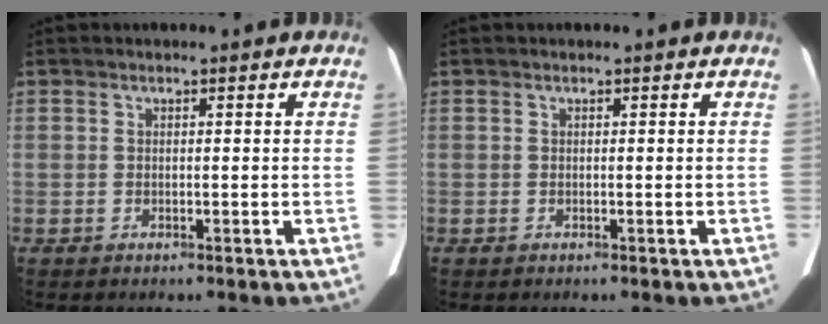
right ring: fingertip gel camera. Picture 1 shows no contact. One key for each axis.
{"total": 0.0}